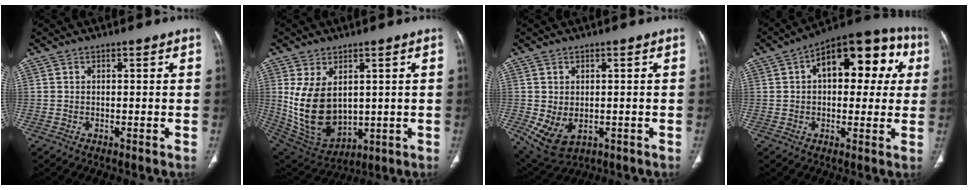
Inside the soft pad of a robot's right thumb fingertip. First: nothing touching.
{"total": 14.3, "force": [1.8, 9.3, 10.8], "torque": [-0.189, -0.015, 0.065]}
{"total": 7.1, "force": [-1.3, 4.8, 5.1], "torque": [-0.090, -0.007, -0.001]}
{"total": 18.8, "force": [5.0, 10.0, 15.1], "torque": [-0.163, 0.035, 0.063]}